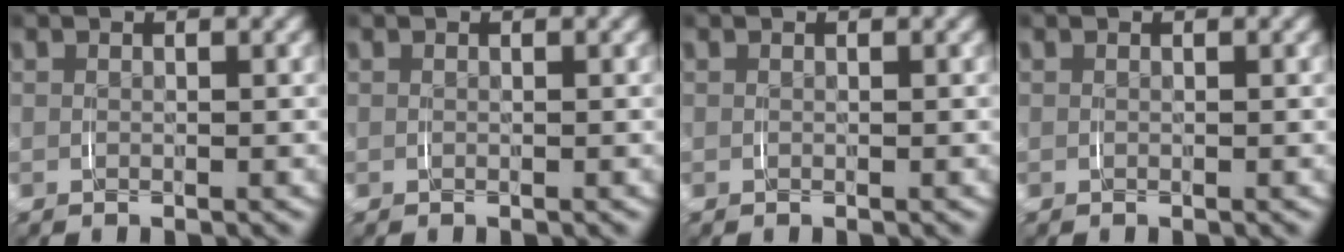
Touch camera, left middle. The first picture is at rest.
{"total": 0.0}
{"total": 0.0}
{"total": 0.0}